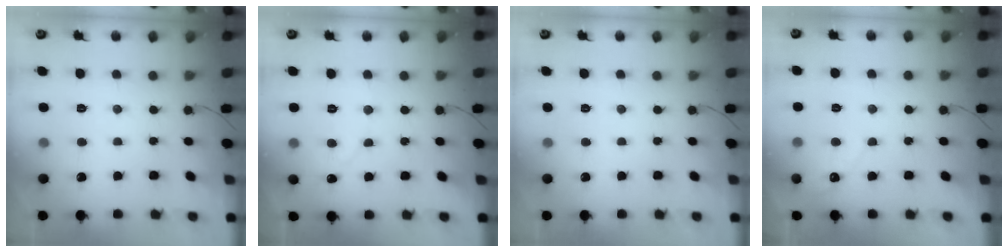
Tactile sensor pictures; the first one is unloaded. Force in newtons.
{"total": 3.0, "press": 2.9, "slide": 0.3}
{"total": 0.0}
{"total": 2.7, "press": 2.7, "slide": 0.2}